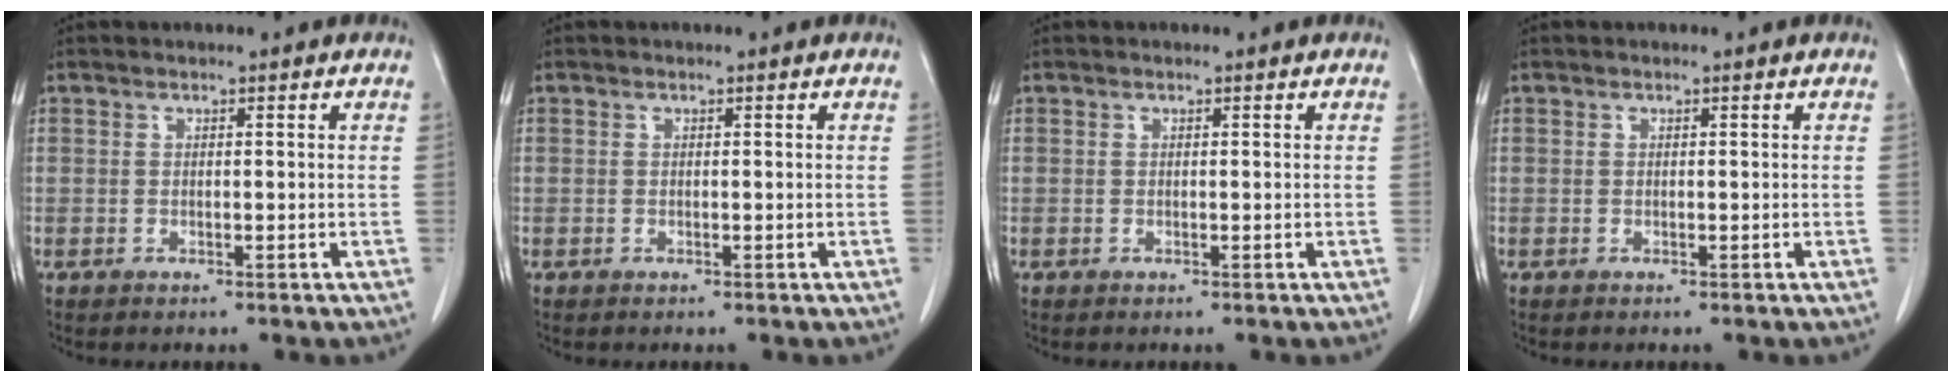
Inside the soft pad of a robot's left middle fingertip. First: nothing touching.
{"total": 0.0}
{"total": 0.0}
{"total": 0.0}